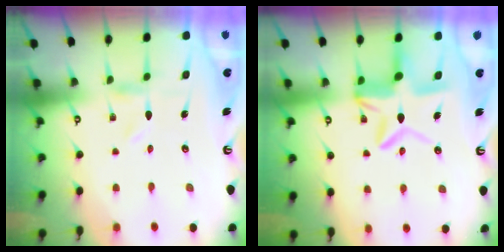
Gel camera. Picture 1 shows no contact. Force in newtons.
{"total": 11.8, "press": 11.7, "slide": 1.1}